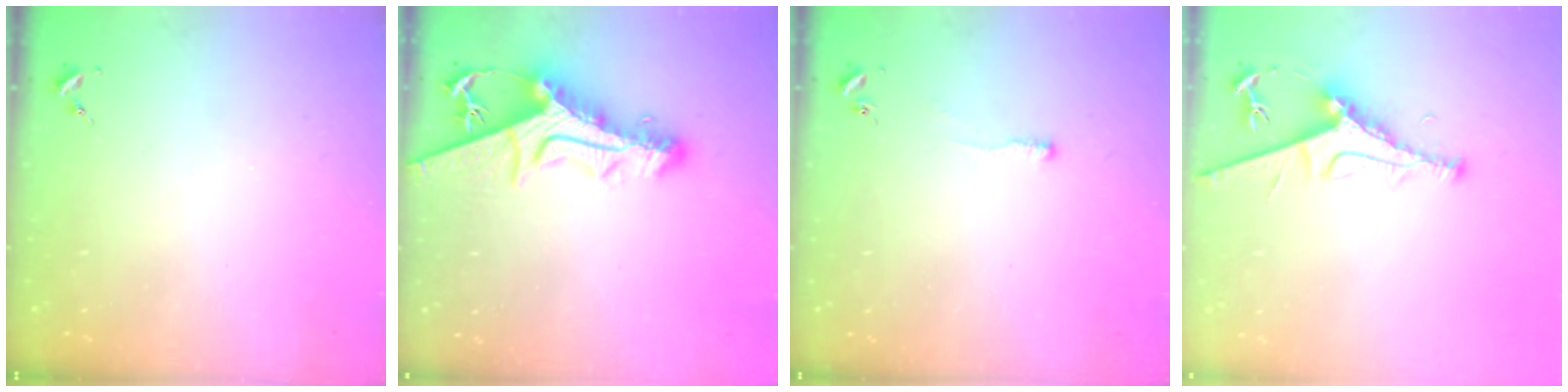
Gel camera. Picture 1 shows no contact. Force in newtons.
{"total": 13.4, "press": 13.3, "slide": 1.4}
{"total": 2.5, "press": 2.5, "slide": 0.5}
{"total": 8.0, "press": 8.0, "slide": 1.0}